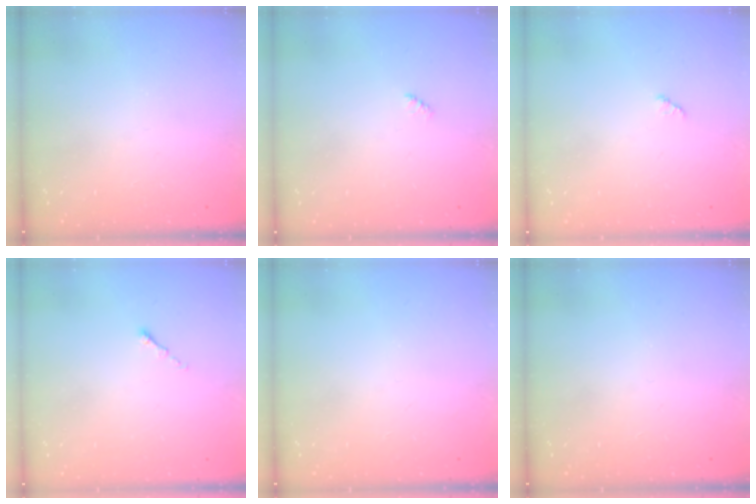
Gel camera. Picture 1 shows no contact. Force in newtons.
{"total": 2.3, "press": 2.2, "slide": 0.5}
{"total": 1.3, "press": 1.3, "slide": 0.2}
{"total": 0.0}
{"total": 0.0}
{"total": 0.0}